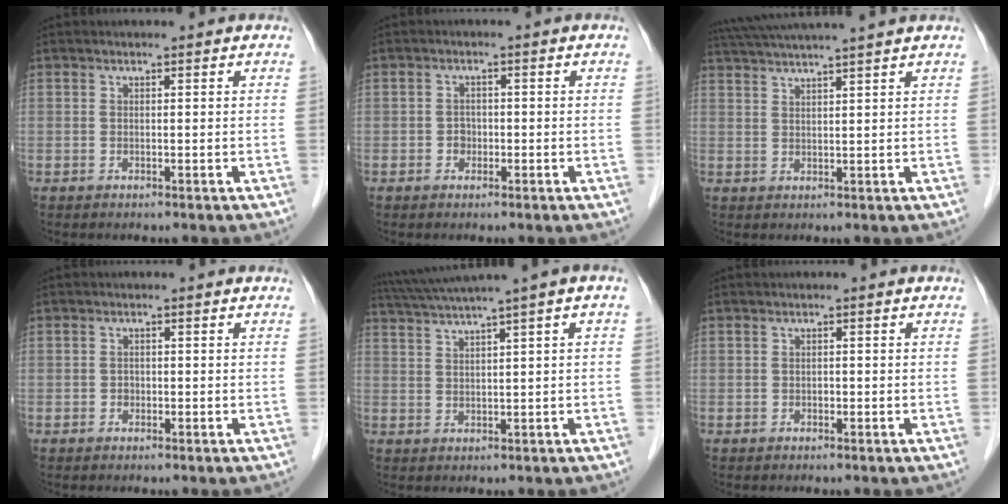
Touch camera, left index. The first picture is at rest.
{"total": 1.6, "force": [-0.7, 1.4, 0.5], "torque": [-0.006, 0.003, -0.011]}
{"total": 11.7, "force": [10.3, -1.1, 5.3], "torque": [-0.096, 0.029, 0.152]}
{"total": 0.9, "force": [-0.5, 0.8, 0.2], "torque": [0.000, 0.001, -0.010]}
{"total": 7.2, "force": [4.7, -1.3, 5.3], "torque": [-0.092, 0.025, 0.084]}
{"total": 0.5, "force": [-0.4, 0.3, 0.2], "torque": [-0.002, -0.001, -0.007]}